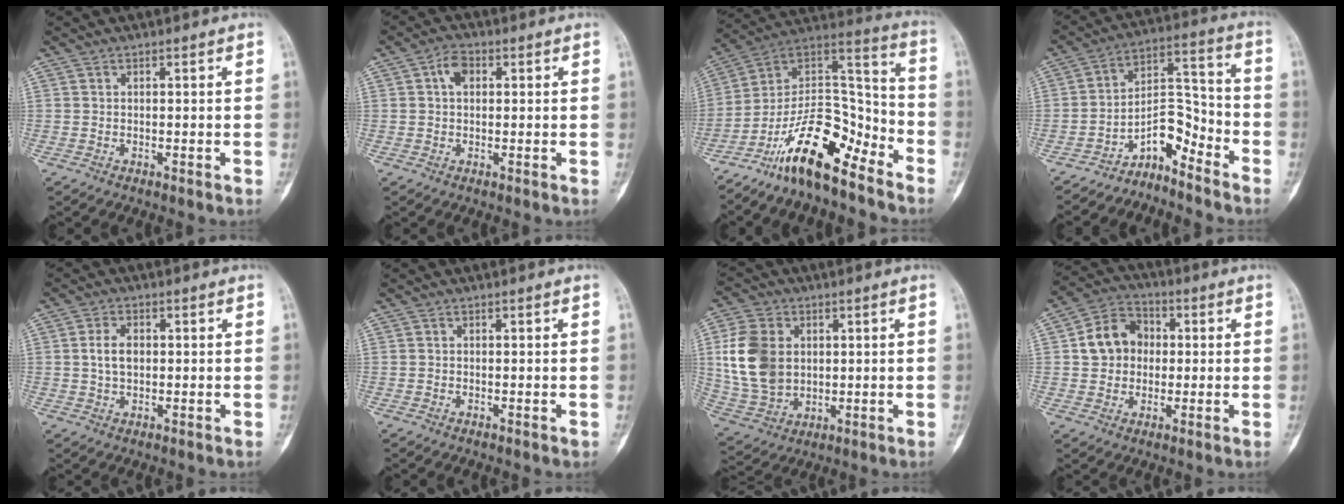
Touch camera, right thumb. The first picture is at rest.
{"total": 4.0, "force": [1.2, 2.8, 2.7], "torque": [-0.039, 0.006, 0.017]}
{"total": 18.0, "force": [-12.3, 6.6, 11.3], "torque": [-0.159, 0.111, -0.219]}
{"total": 8.3, "force": [-6.8, 3.5, 3.2], "torque": [-0.029, 0.098, -0.126]}
{"total": 4.2, "force": [0.4, 2.7, 3.2], "torque": [-0.060, 0.005, 0.006]}
{"total": 0.0}
{"total": 14.1, "force": [2.1, 10.5, 9.1], "torque": [-0.167, -0.004, 0.051]}
{"total": 9.8, "force": [0.7, 8.3, 5.1], "torque": [-0.065, 0.020, 0.002]}